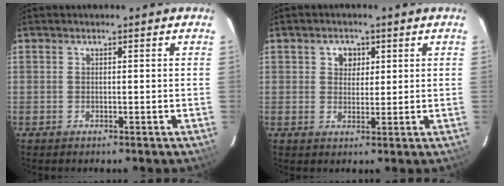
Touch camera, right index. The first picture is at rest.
{"total": 3.5, "force": [1.3, 3.0, 1.3], "torque": [-0.014, 0.008, 0.024]}